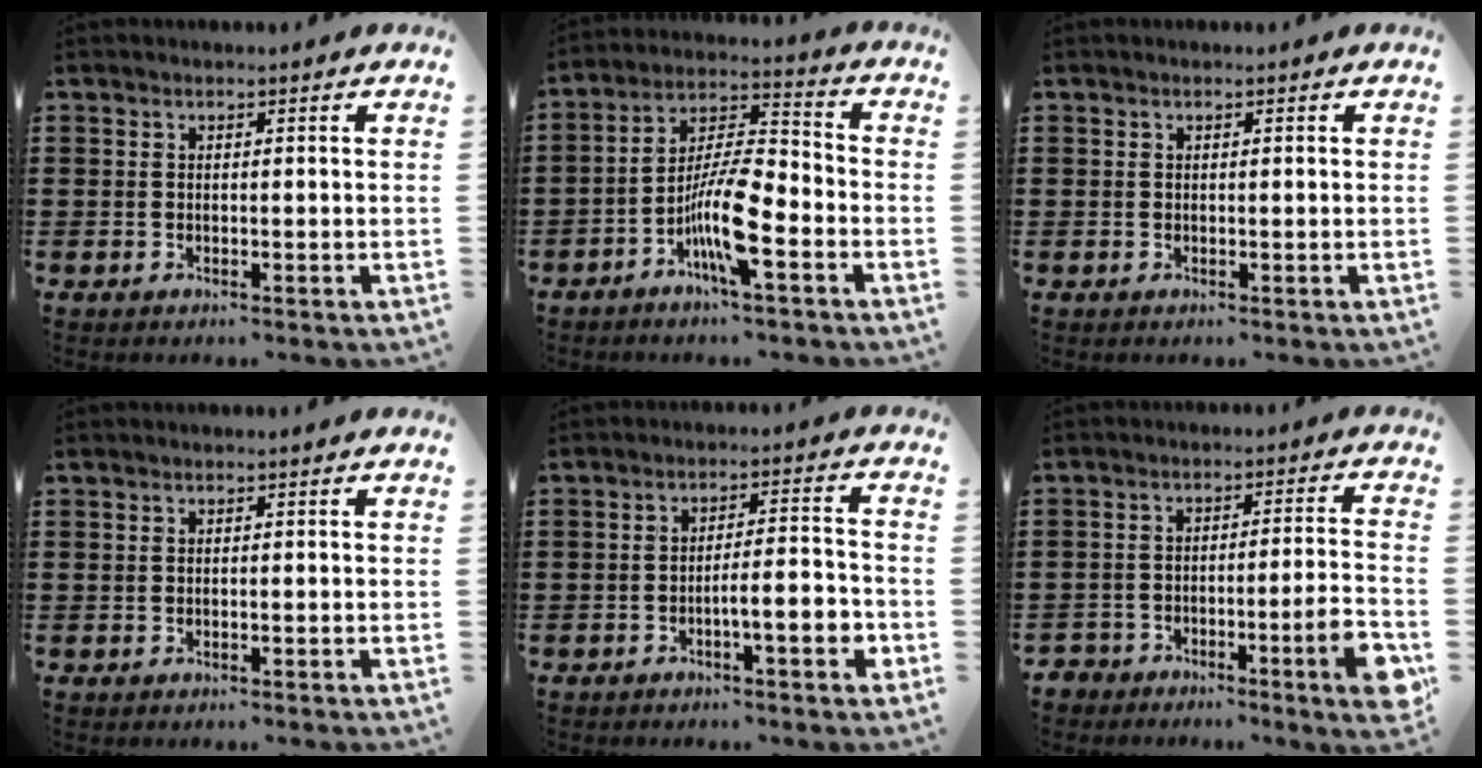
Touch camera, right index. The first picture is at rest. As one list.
[{"total": 9.9, "force": [-4.4, 2.5, 8.5], "torque": [-0.178, -0.004, -0.084]}, {"total": 0.0}, {"total": 0.0}, {"total": 5.5, "force": [-2.5, 0.8, 4.9], "torque": [-0.074, -0.003, -0.047]}, {"total": 7.0, "force": [-4.5, 1.0, 5.3], "torque": [-0.075, -0.004, -0.082]}]